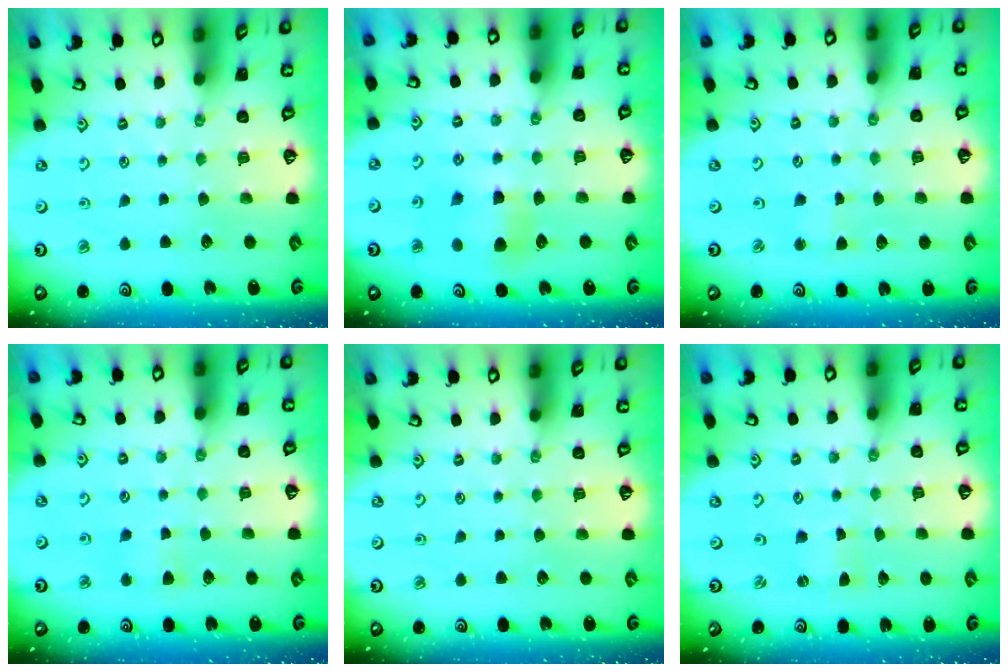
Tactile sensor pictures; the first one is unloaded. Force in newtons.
{"total": 7.1, "press": 7.1, "slide": 0.7}
{"total": 1.8, "press": 1.8, "slide": 0.2}
{"total": 3.1, "press": 3.1, "slide": 0.5}
{"total": 0.0}
{"total": 0.0}